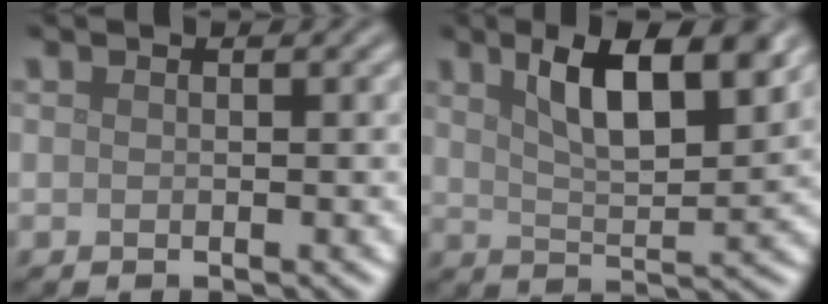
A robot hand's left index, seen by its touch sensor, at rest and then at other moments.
{"total": 8.0, "force": [3.9, 2.6, 6.4], "torque": [-0.105, 0.005, 0.063]}